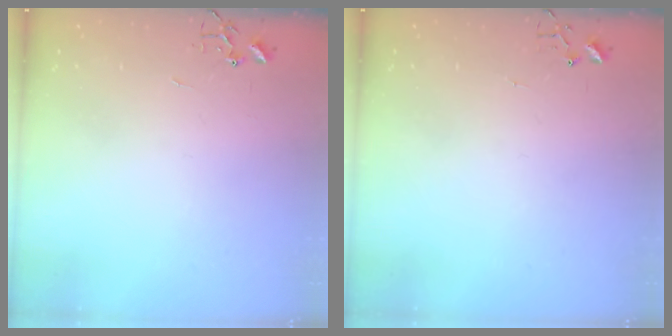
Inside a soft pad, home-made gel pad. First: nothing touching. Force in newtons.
{"total": 3.6, "press": 3.6, "slide": 0.4}